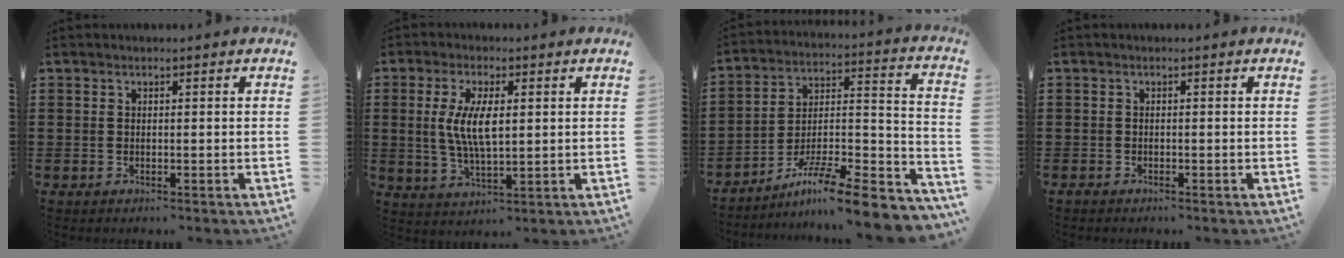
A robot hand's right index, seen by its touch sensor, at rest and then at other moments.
{"total": 7.0, "force": [0.7, 2.6, 6.5], "torque": [-0.141, 0.004, 0.007]}
{"total": 9.9, "force": [-7.9, 0.5, 6.0], "torque": [-0.091, 0.004, -0.154]}
{"total": 0.9, "force": [-0.9, 0.1, 0.0], "torque": [-0.002, -0.003, -0.018]}